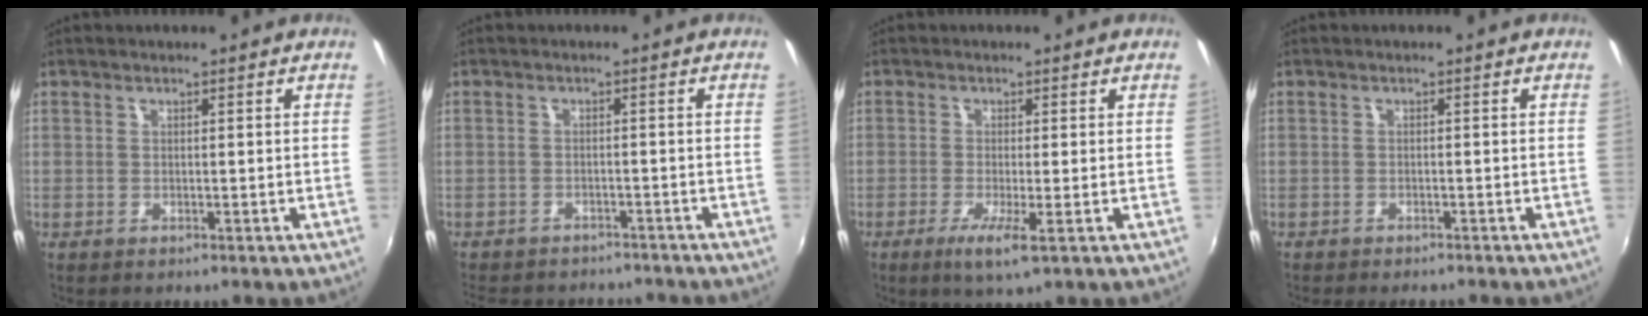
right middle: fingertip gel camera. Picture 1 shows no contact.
{"total": 10.3, "force": [-8.8, 4.0, 3.3], "torque": [-0.084, -0.004, -0.124]}
{"total": 4.3, "force": [-1.8, -0.2, 3.9], "torque": [-0.086, -0.013, -0.035]}
{"total": 4.1, "force": [-3.6, 1.0, 1.6], "torque": [-0.038, -0.016, -0.055]}